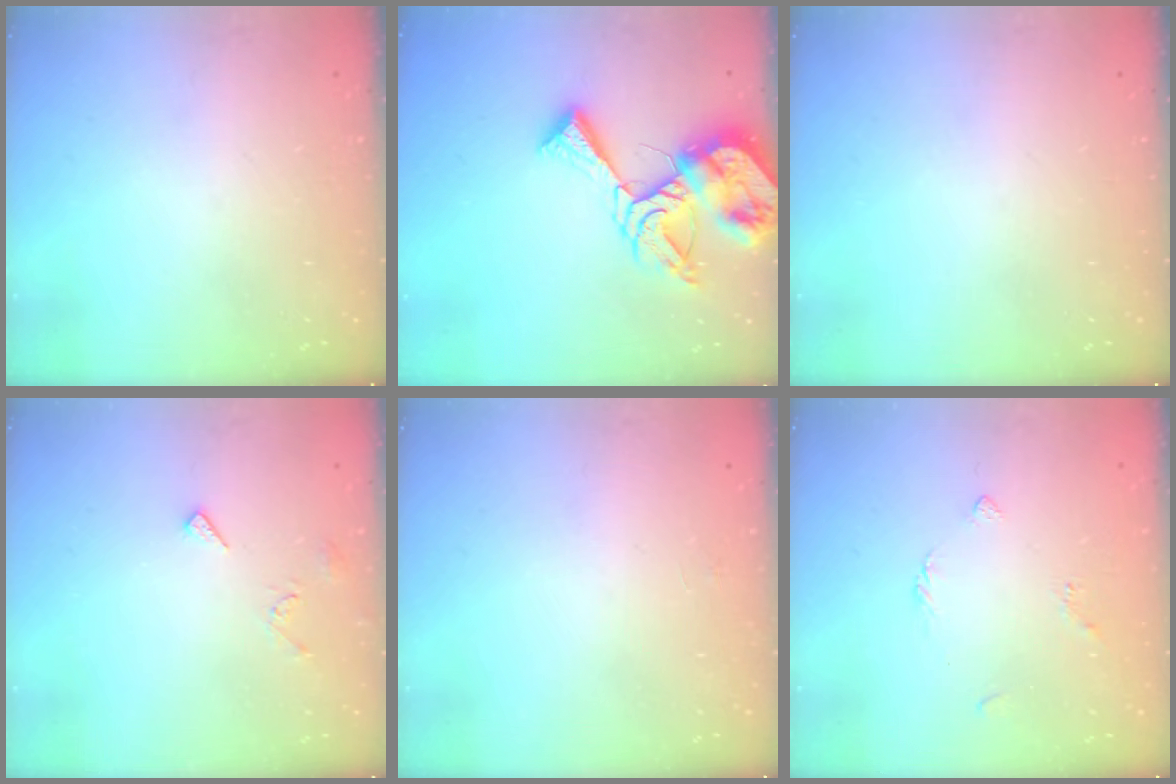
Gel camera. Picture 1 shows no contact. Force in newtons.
{"total": 15.3, "press": 15.2, "slide": 1.5}
{"total": 0.0}
{"total": 4.6, "press": 4.6, "slide": 0.4}
{"total": 2.3, "press": 2.3, "slide": 0.2}
{"total": 2.6, "press": 2.5, "slide": 0.6}